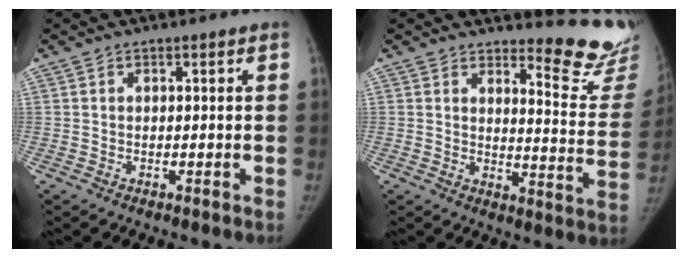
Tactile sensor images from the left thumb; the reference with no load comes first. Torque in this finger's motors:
{"motor_torque": [1.13, -0.23, 0.65, -1.14, 0.07]}